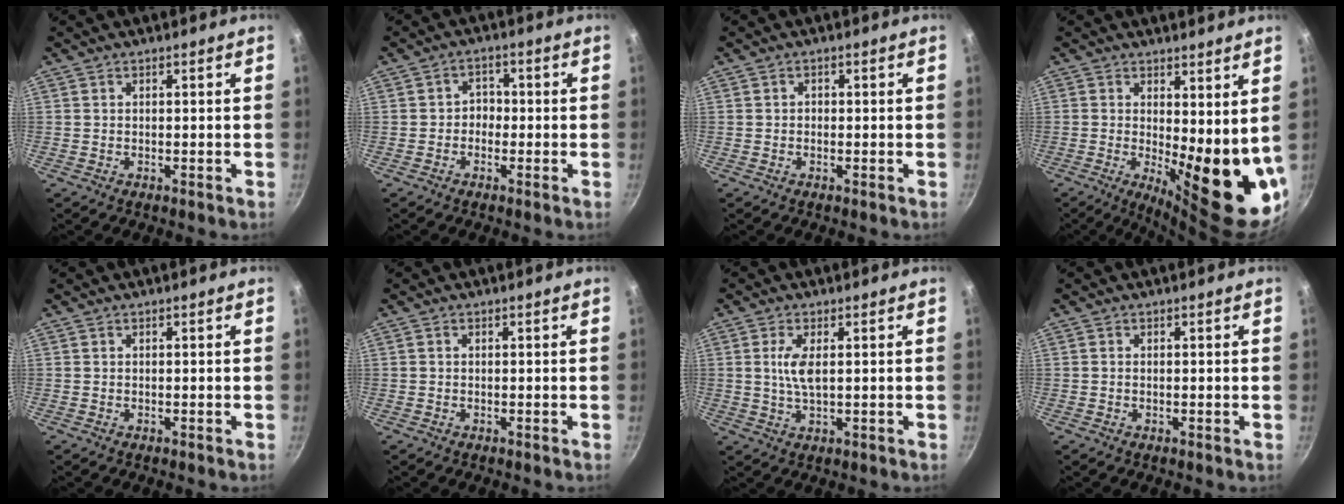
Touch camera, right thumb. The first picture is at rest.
{"total": 2.8, "force": [-0.8, 2.4, 1.2], "torque": [0.003, 0.013, -0.019]}
{"total": 0.7, "force": [-0.2, 0.6, 0.2], "torque": [-0.002, 0.002, -0.005]}
{"total": 14.8, "force": [1.1, 5.2, 13.8], "torque": [-0.151, -0.041, 0.028]}
{"total": 0.0}
{"total": 0.0}
{"total": 4.7, "force": [0.8, 1.7, 4.3], "torque": [-0.091, 0.000, 0.017]}
{"total": 0.0}